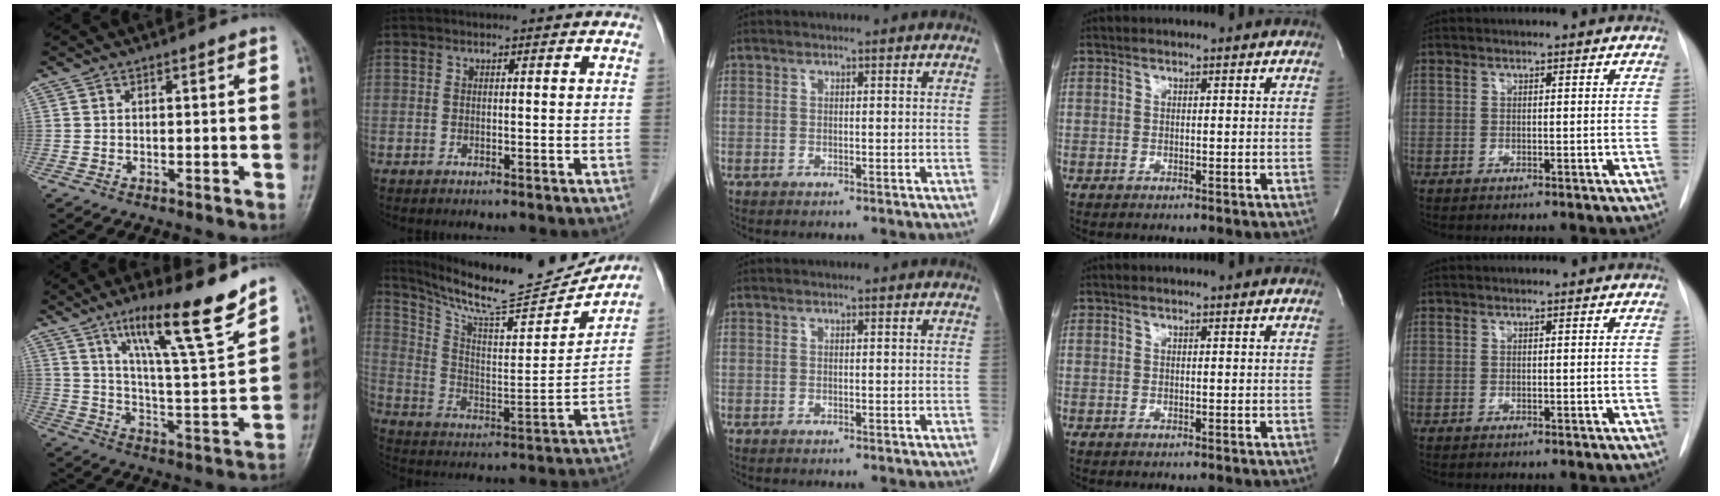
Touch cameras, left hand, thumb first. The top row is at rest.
{"thumb": {"total": 16.3, "force": [11.3, 1.6, 11.7], "torque": [-0.177, -0.069, 0.190]}, "index": {"total": 18.8, "force": [17.8, 0.9, 5.9], "torque": [-0.116, -0.047, 0.280]}}